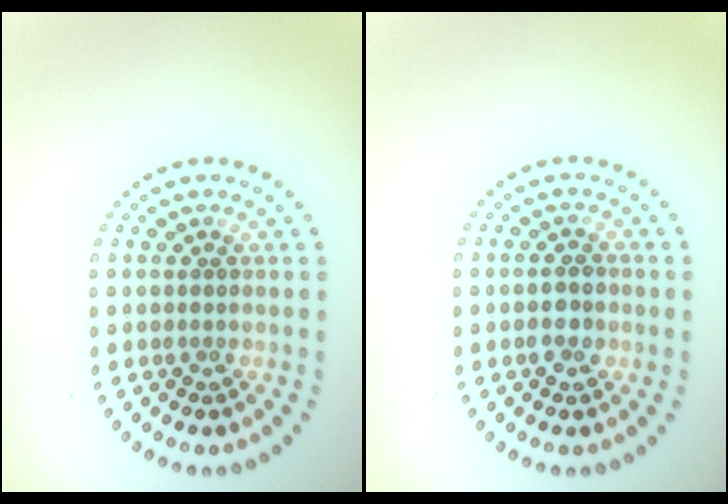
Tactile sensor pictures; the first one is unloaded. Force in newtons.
{"total": 1.7, "press": 1.7, "slide": 0.1}